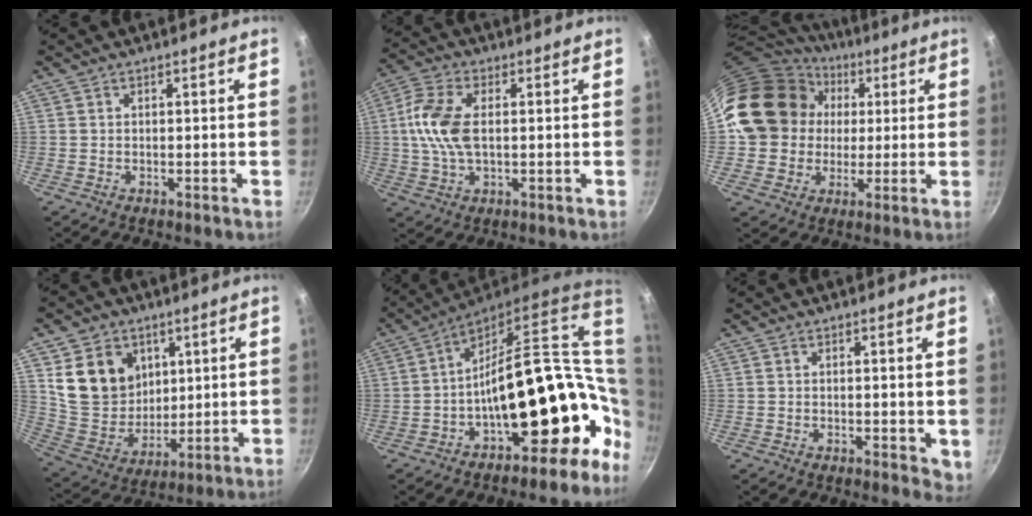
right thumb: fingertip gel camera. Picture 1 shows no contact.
{"total": 10.3, "force": [0.7, 5.5, 8.6], "torque": [-0.176, 0.014, 0.005]}
{"total": 19.7, "force": [3.0, 17.4, 8.7], "torque": [-0.145, 0.034, 0.052]}
{"total": 15.6, "force": [5.4, 12.6, 7.4], "torque": [-0.096, -0.029, 0.115]}
{"total": 20.1, "force": [-0.2, 10.8, 17.0], "torque": [-0.185, 0.024, 0.009]}
{"total": 3.5, "force": [0.4, 1.6, 3.1], "torque": [-0.031, -0.008, 0.005]}